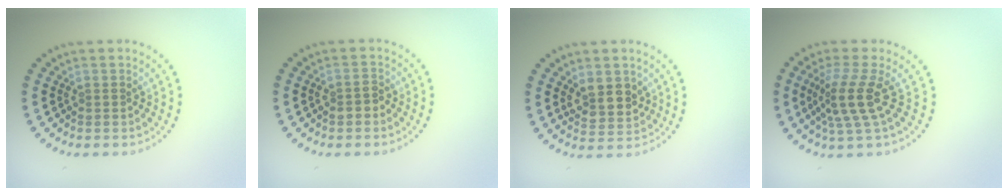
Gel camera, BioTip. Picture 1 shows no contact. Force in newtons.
{"total": 1.4, "press": 1.3, "slide": 0.4}
{"total": 2.8, "press": 2.6, "slide": 1.2}
{"total": 3.7, "press": 2.7, "slide": 2.5}